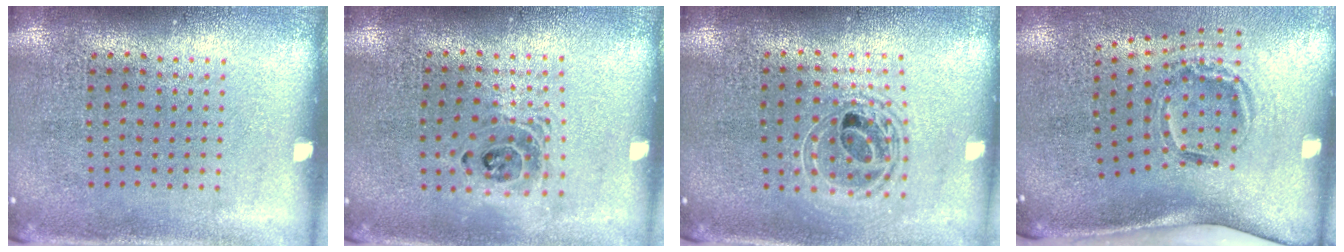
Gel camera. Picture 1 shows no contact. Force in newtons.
{"total": 1.5, "press": 1.3, "slide": 0.7}
{"total": 1.7, "press": 1.4, "slide": 0.9}
{"total": 2.0, "press": 1.2, "slide": 1.6}